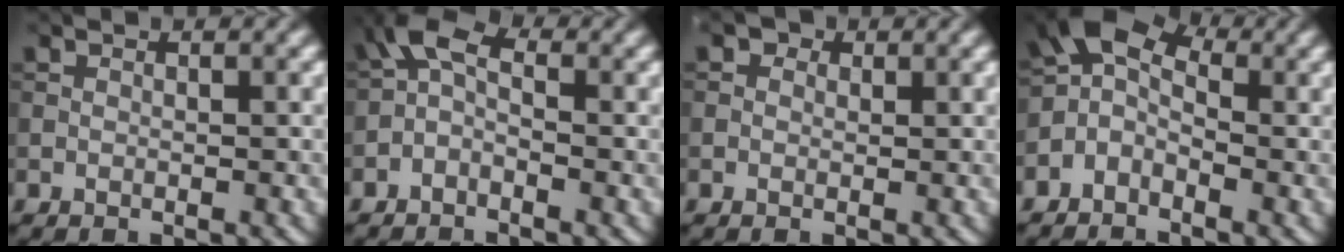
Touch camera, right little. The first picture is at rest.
{"total": 3.1, "force": [-0.9, 1.7, 2.4], "torque": [-0.049, 0.010, -0.033]}
{"total": 1.4, "force": [0.8, 1.0, 0.5], "torque": [-0.009, -0.002, 0.003]}
{"total": 4.6, "force": [-1.1, 3.3, 3.0], "torque": [-0.045, 0.019, -0.041]}